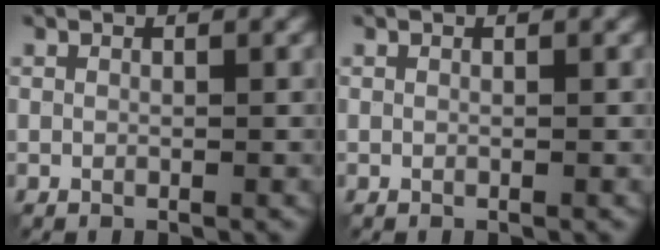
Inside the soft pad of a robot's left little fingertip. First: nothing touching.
{"total": 0.0}